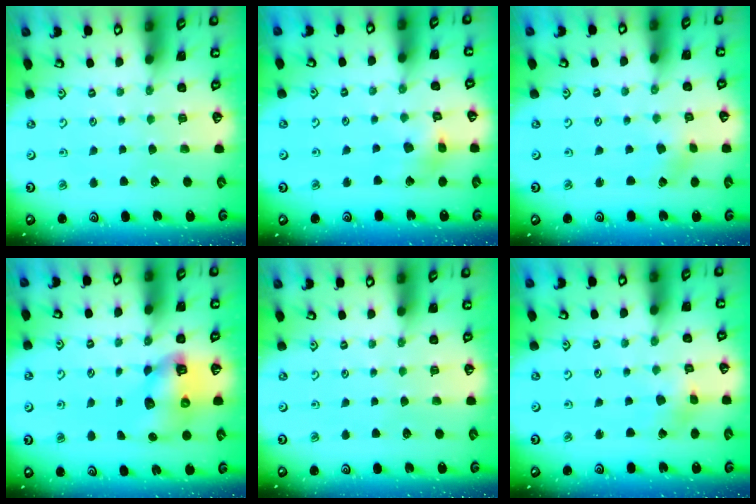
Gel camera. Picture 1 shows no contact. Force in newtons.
{"total": 7.8, "press": 7.7, "slide": 1.0}
{"total": 1.4, "press": 1.4, "slide": 0.1}
{"total": 9.8, "press": 9.7, "slide": 1.2}
{"total": 0.0}
{"total": 1.7, "press": 1.6, "slide": 0.4}